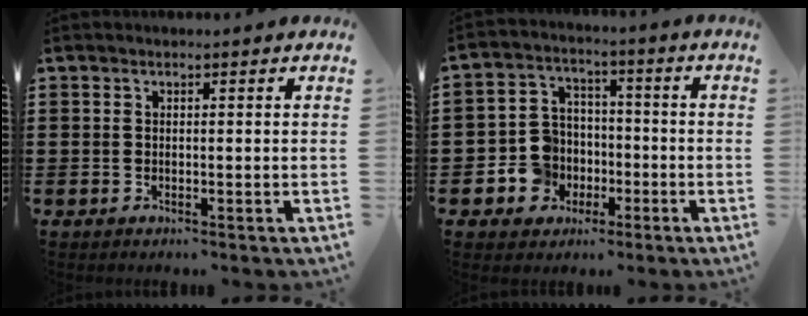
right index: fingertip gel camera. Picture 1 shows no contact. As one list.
[{"total": 7.3, "force": [-2.1, 6.7, 1.9], "torque": [-0.072, 0.016, -0.037]}]